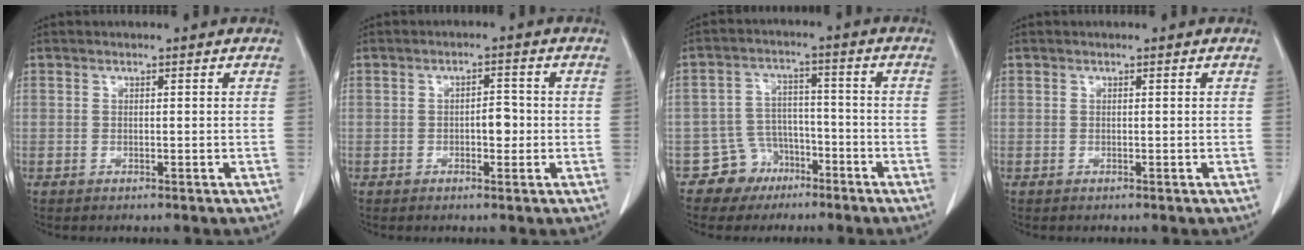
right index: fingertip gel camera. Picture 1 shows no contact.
{"total": 2.7, "force": [-0.6, 1.3, 2.3], "torque": [-0.030, 0.005, -0.007]}
{"total": 6.3, "force": [-3.9, 5.0, 0.0], "torque": [0.012, 0.016, -0.061]}
{"total": 0.0}